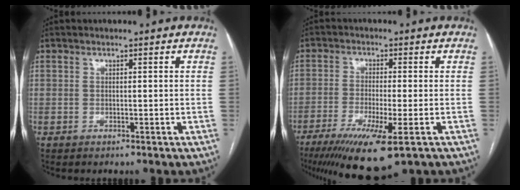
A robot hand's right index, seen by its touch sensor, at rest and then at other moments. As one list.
[{"total": 11.9, "force": [-6.8, 1.4, 9.6], "torque": [-0.160, -0.033, -0.107]}]